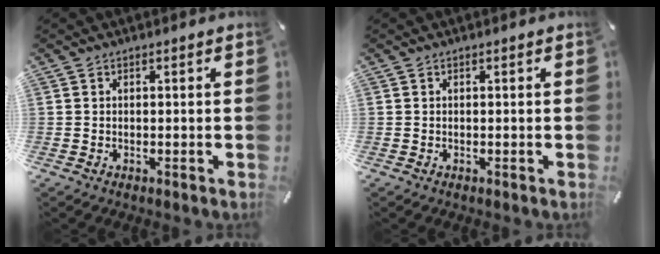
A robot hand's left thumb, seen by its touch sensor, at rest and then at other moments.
{"total": 0.0}